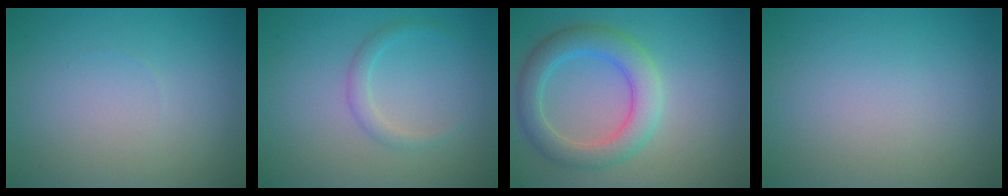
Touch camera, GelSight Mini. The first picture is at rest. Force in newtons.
{"total": 1.5, "press": 1.5, "slide": 0.1}
{"total": 4.8, "press": 4.8, "slide": 0.2}
{"total": 0.0}